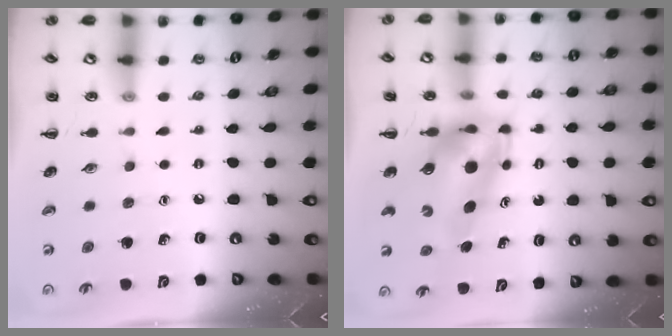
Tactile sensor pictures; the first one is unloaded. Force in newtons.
{"total": 8.6, "press": 8.3, "slide": 2.4}